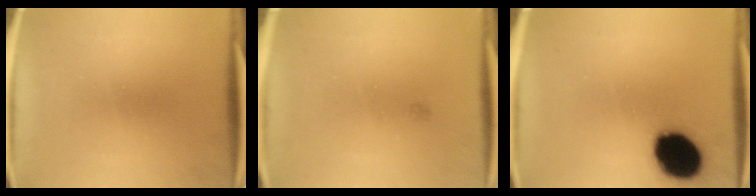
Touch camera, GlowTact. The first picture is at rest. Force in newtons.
{"total": 0.6}
{"total": 16.9}